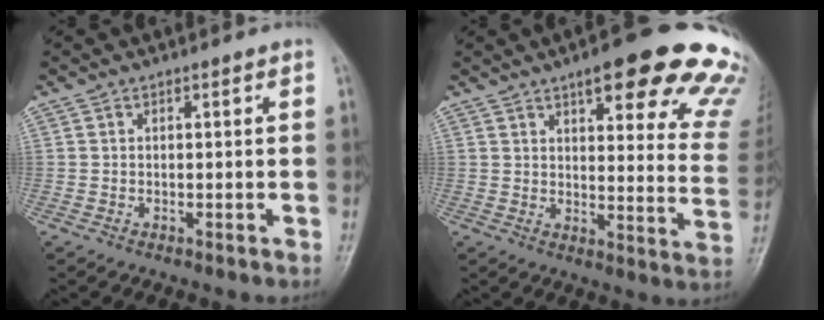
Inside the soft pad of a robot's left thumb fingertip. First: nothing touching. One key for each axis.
{"total": 23.8, "fx": 16.3, "fy": 6.6, "fz": 16.0, "tx": -0.155, "ty": -0.062, "tz": 0.181}